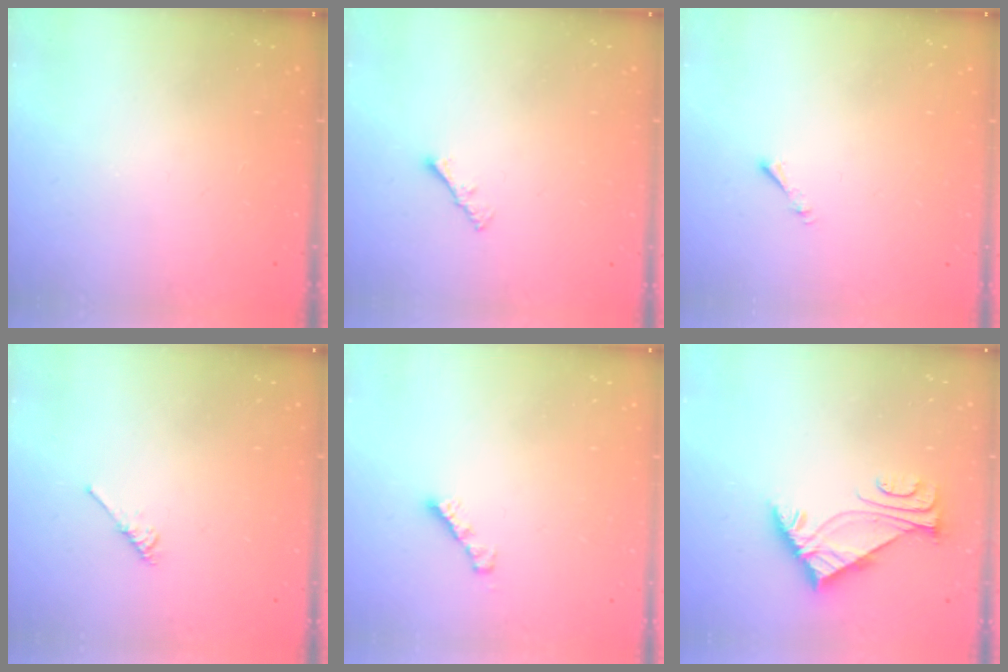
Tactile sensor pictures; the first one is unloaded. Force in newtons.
{"total": 1.6, "press": 1.5, "slide": 0.5}
{"total": 0.8, "press": 0.7, "slide": 0.3}
{"total": 2.1, "press": 2.1, "slide": 0.4}
{"total": 2.7, "press": 2.7, "slide": 0.3}
{"total": 5.7, "press": 5.6, "slide": 1.1}